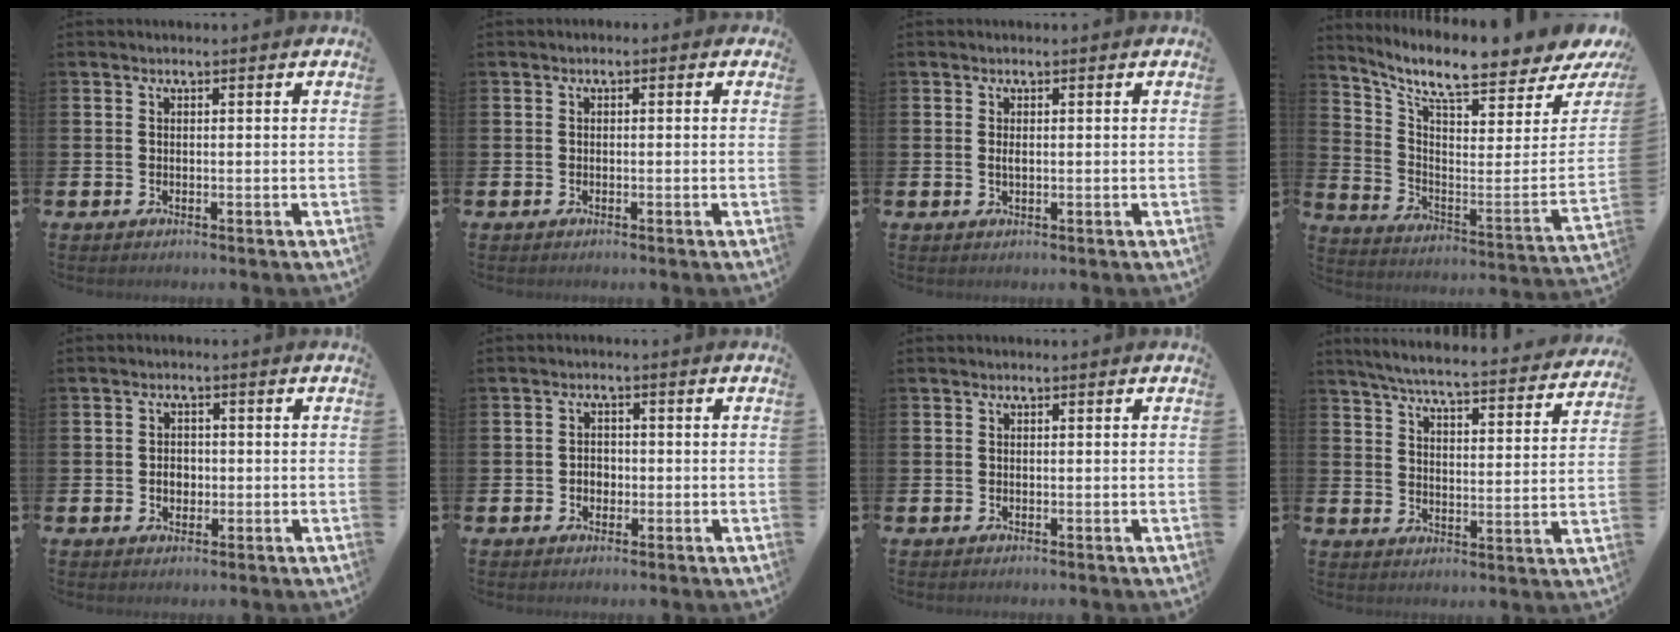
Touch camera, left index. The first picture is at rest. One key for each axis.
{"total": 0.7, "fx": -0.4, "fy": 0.5, "fz": 0.2, "tx": -0.011, "ty": 0.007, "tz": -0.009}
{"total": 0.8, "fx": 0.1, "fy": 0.3, "fz": 0.7, "tx": -0.015, "ty": 0.002, "tz": 0.001}
{"total": 8.9, "fx": 7.6, "fy": 1.6, "fz": 4.3, "tx": -0.092, "ty": -0.087, "tz": 0.121}
{"total": 2.3, "fx": -0.3, "fy": 1.8, "fz": 1.3, "tx": -0.011, "ty": 0.000, "tz": -0.011}
{"total": 2.1, "fx": -0.5, "fy": 1.8, "fz": 1.1, "tx": -0.014, "ty": 0.003, "tz": -0.015}
{"total": 0.0}
{"total": 5.9, "fx": 5.6, "fy": 0.3, "fz": 2.0, "tx": -0.057, "ty": -0.046, "tz": 0.091}